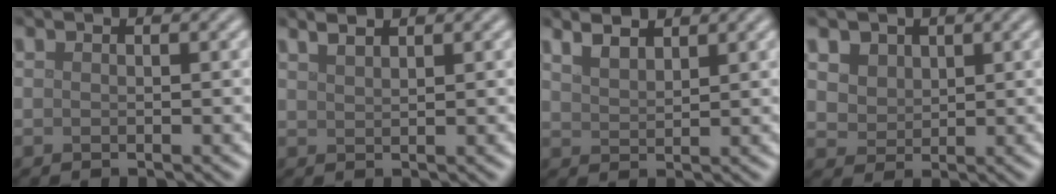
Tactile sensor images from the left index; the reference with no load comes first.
{"total": 2.4, "force": [1.9, 0.8, 1.2], "torque": [-0.005, 0.013, 0.010]}
{"total": 3.2, "force": [2.7, 1.0, 1.4], "torque": [-0.020, 0.016, 0.032]}
{"total": 4.1, "force": [2.3, 3.0, 1.6], "torque": [-0.054, 0.001, 0.045]}